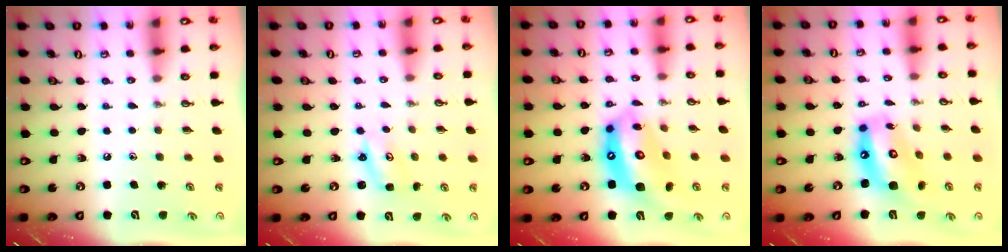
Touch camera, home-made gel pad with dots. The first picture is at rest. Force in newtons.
{"total": 2.6, "press": 2.6, "slide": 0.2}
{"total": 17.3, "press": 17.2, "slide": 2.0}
{"total": 15.2, "press": 15.1, "slide": 1.7}